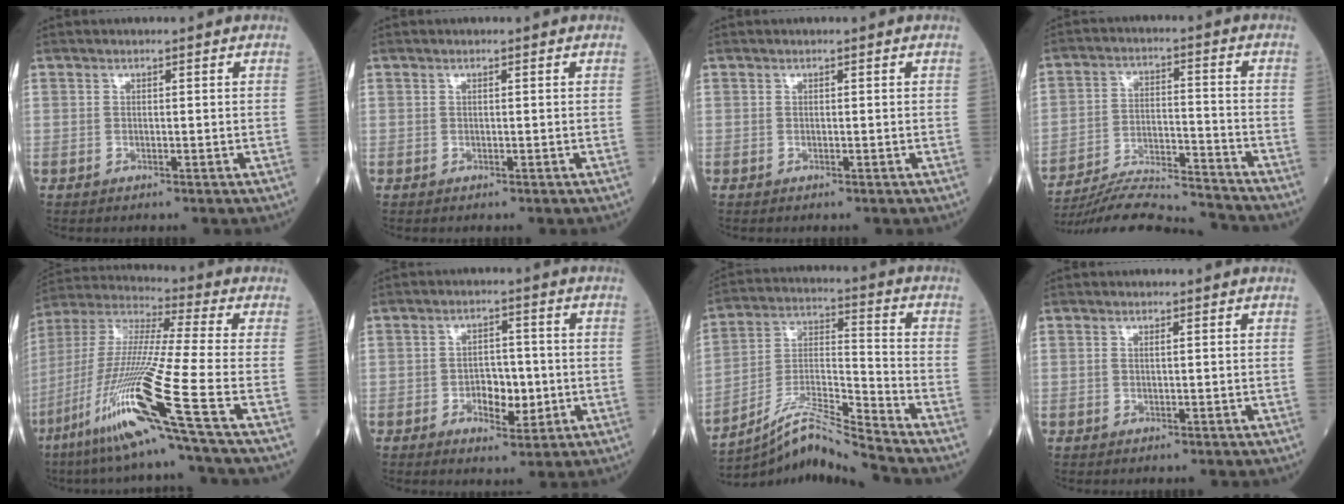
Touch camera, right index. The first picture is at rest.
{"total": 0.0}
{"total": 0.0}
{"total": 14.8, "force": [-14.5, 0.0, 2.8], "torque": [-0.050, 0.010, -0.234]}
{"total": 20.8, "force": [-9.6, -1.7, 18.4], "torque": [-0.402, -0.046, -0.192]}
{"total": 5.5, "force": [-1.2, 3.0, 4.4], "torque": [-0.066, 0.004, -0.015]}
{"total": 10.7, "force": [-9.9, -2.6, 3.4], "torque": [-0.073, 0.011, -0.180]}
{"total": 0.7, "force": [0.2, 0.1, 0.6], "torque": [-0.021, 0.004, 0.004]}